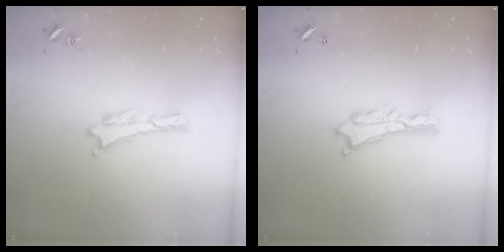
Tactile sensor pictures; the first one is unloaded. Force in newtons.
{"total": 1.1, "press": 1.1, "slide": 0.2}